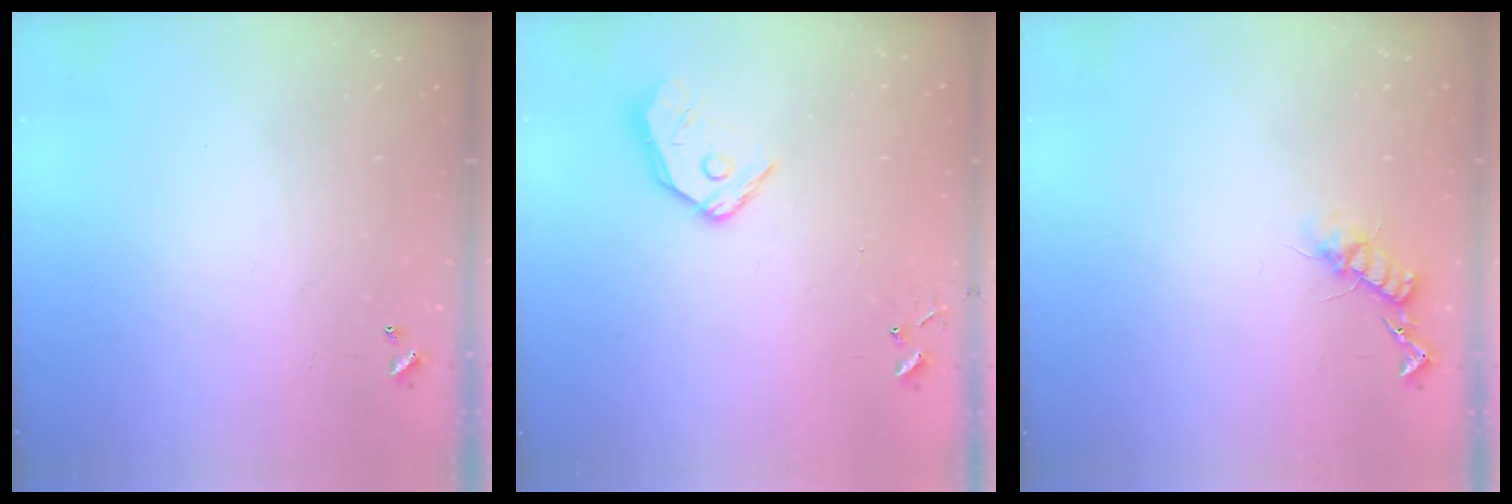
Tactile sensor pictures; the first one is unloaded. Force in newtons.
{"total": 11.3, "press": 11.1, "slide": 1.6}
{"total": 10.8, "press": 10.8, "slide": 0.1}